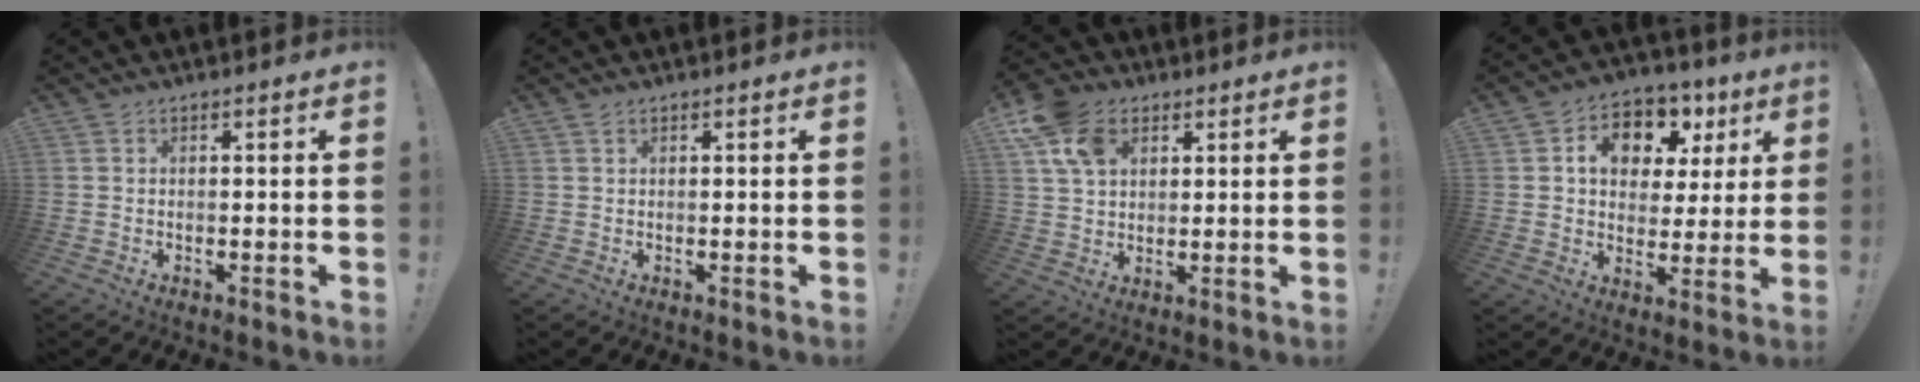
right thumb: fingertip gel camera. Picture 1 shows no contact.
{"total": 0.7, "force": [0.5, 0.2, 0.4], "torque": [-0.005, -0.001, 0.009]}
{"total": 11.7, "force": [5.3, 8.2, 6.5], "torque": [-0.116, -0.009, 0.104]}
{"total": 11.1, "force": [4.8, 8.0, 5.9], "torque": [-0.095, -0.026, 0.092]}